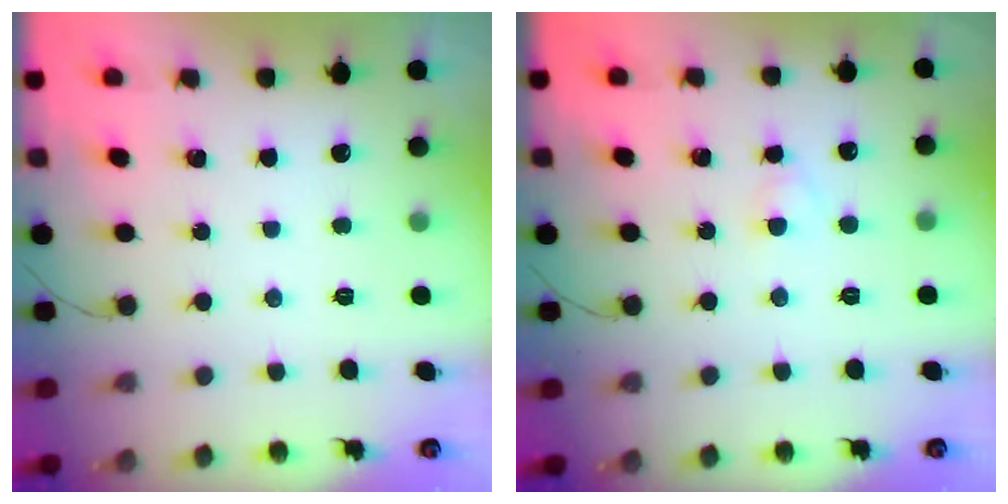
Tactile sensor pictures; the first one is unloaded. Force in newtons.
{"total": 2.2, "press": 1.9, "slide": 1.1}